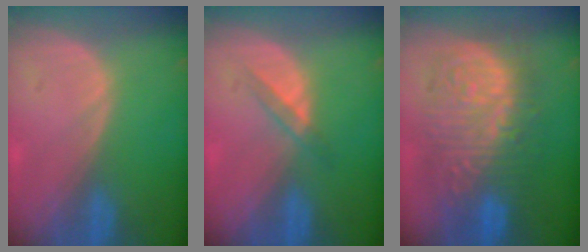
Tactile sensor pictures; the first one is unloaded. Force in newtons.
{"total": 2.4, "press": 2.2, "slide": 1.1}
{"total": 13.2, "press": 13.2, "slide": 1.4}